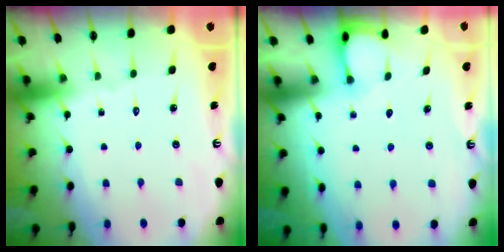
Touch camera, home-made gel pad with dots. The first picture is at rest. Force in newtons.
{"total": 1.8, "press": 1.8, "slide": 0.1}